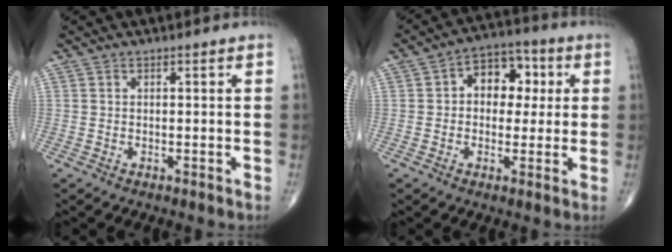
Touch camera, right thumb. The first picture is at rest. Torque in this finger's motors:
{"motor_torque": [0.06, 0.09, 0.31, -0.19, 0.05]}